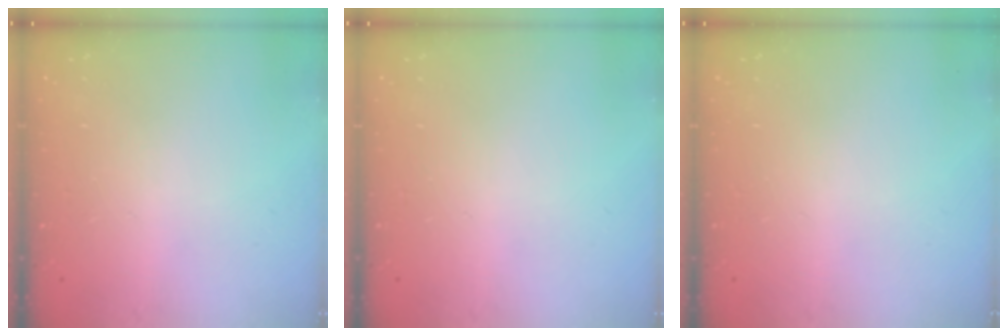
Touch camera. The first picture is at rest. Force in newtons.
{"total": 0.0}
{"total": 0.0}